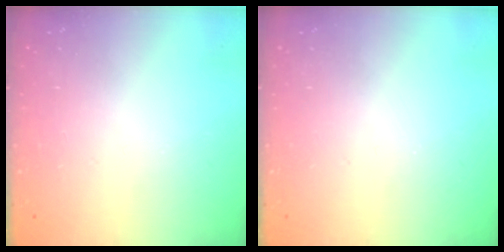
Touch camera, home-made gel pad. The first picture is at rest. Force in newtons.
{"total": 0.0}